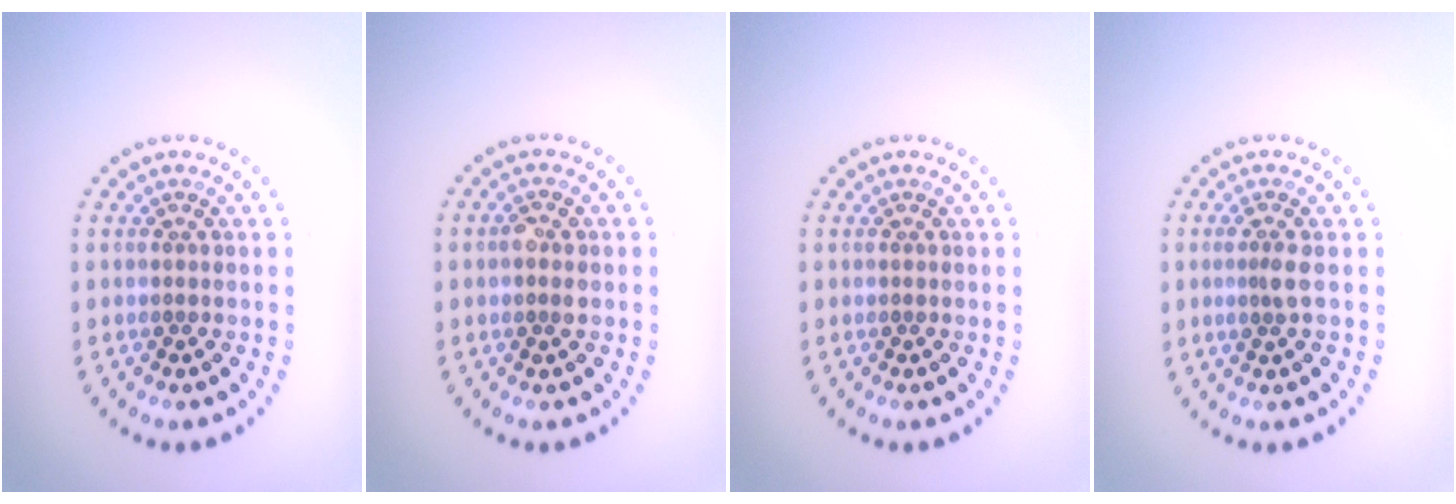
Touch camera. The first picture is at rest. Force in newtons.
{"total": 1.6, "press": 1.5, "slide": 0.3}
{"total": 0.0}
{"total": 1.5, "press": 1.2, "slide": 0.9}